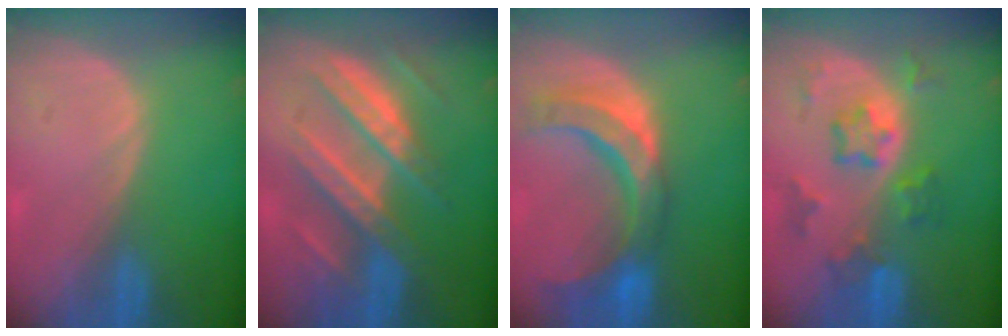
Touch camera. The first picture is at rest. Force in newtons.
{"total": 9.7, "press": 9.7, "slide": 0.9}
{"total": 11.1, "press": 9.5, "slide": 5.7}
{"total": 7.4, "press": 6.6, "slide": 3.4}